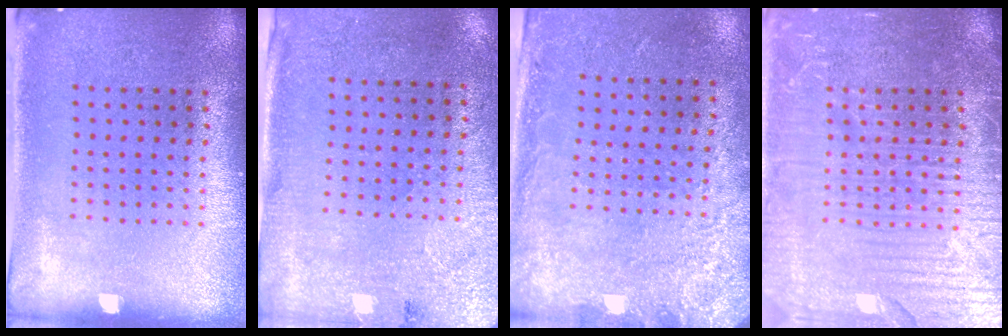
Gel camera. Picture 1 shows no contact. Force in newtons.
{"total": 2.7, "press": 2.2, "slide": 1.5}
{"total": 2.7, "press": 1.9, "slide": 1.9}
{"total": 7.2, "press": 7.1, "slide": 0.9}